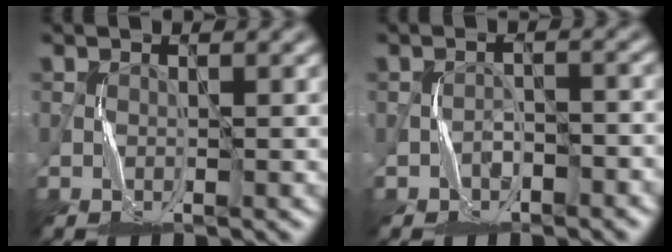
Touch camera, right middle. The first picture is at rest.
{"total": 2.1, "force": [-1.4, 1.2, 1.0], "torque": [-0.019, 0.010, -0.022]}